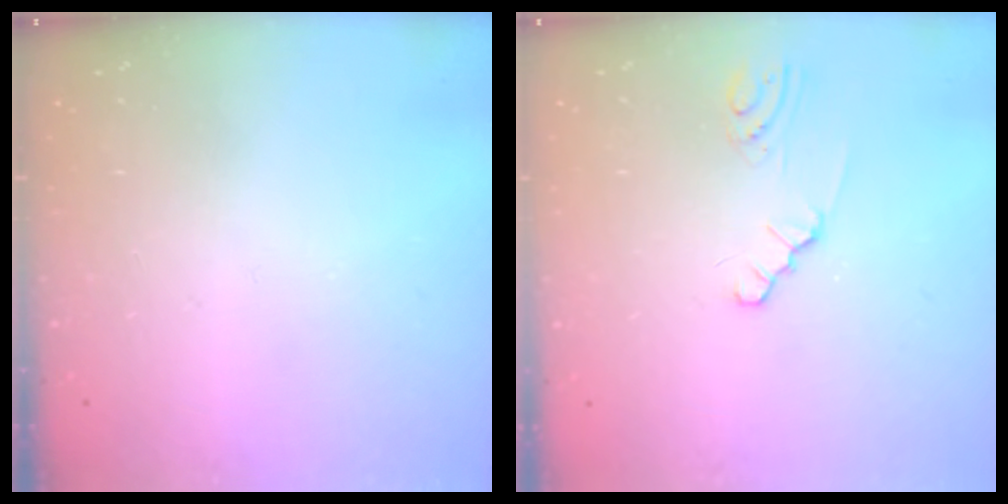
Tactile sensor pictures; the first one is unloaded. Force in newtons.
{"total": 0.8, "press": 0.8, "slide": 0.2}